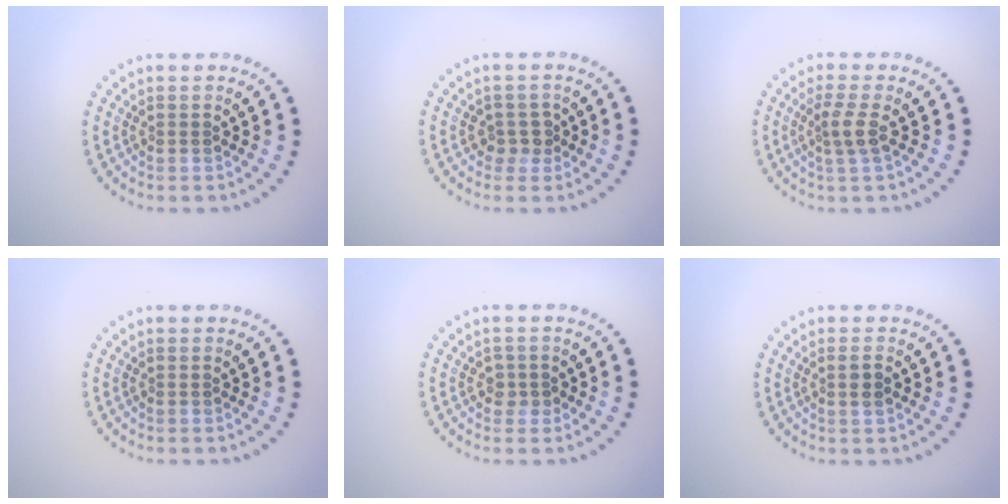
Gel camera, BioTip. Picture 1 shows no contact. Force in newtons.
{"total": 1.6, "press": 1.3, "slide": 1.0}
{"total": 2.0, "press": 1.5, "slide": 1.3}
{"total": 0.0}
{"total": 1.4, "press": 1.2, "slide": 0.7}
{"total": 1.2, "press": 1.1, "slide": 0.5}